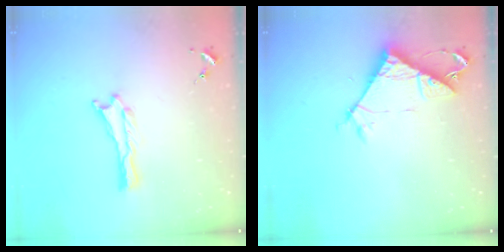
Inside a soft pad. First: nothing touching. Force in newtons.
{"total": 7.0, "press": 7.0, "slide": 0.7}